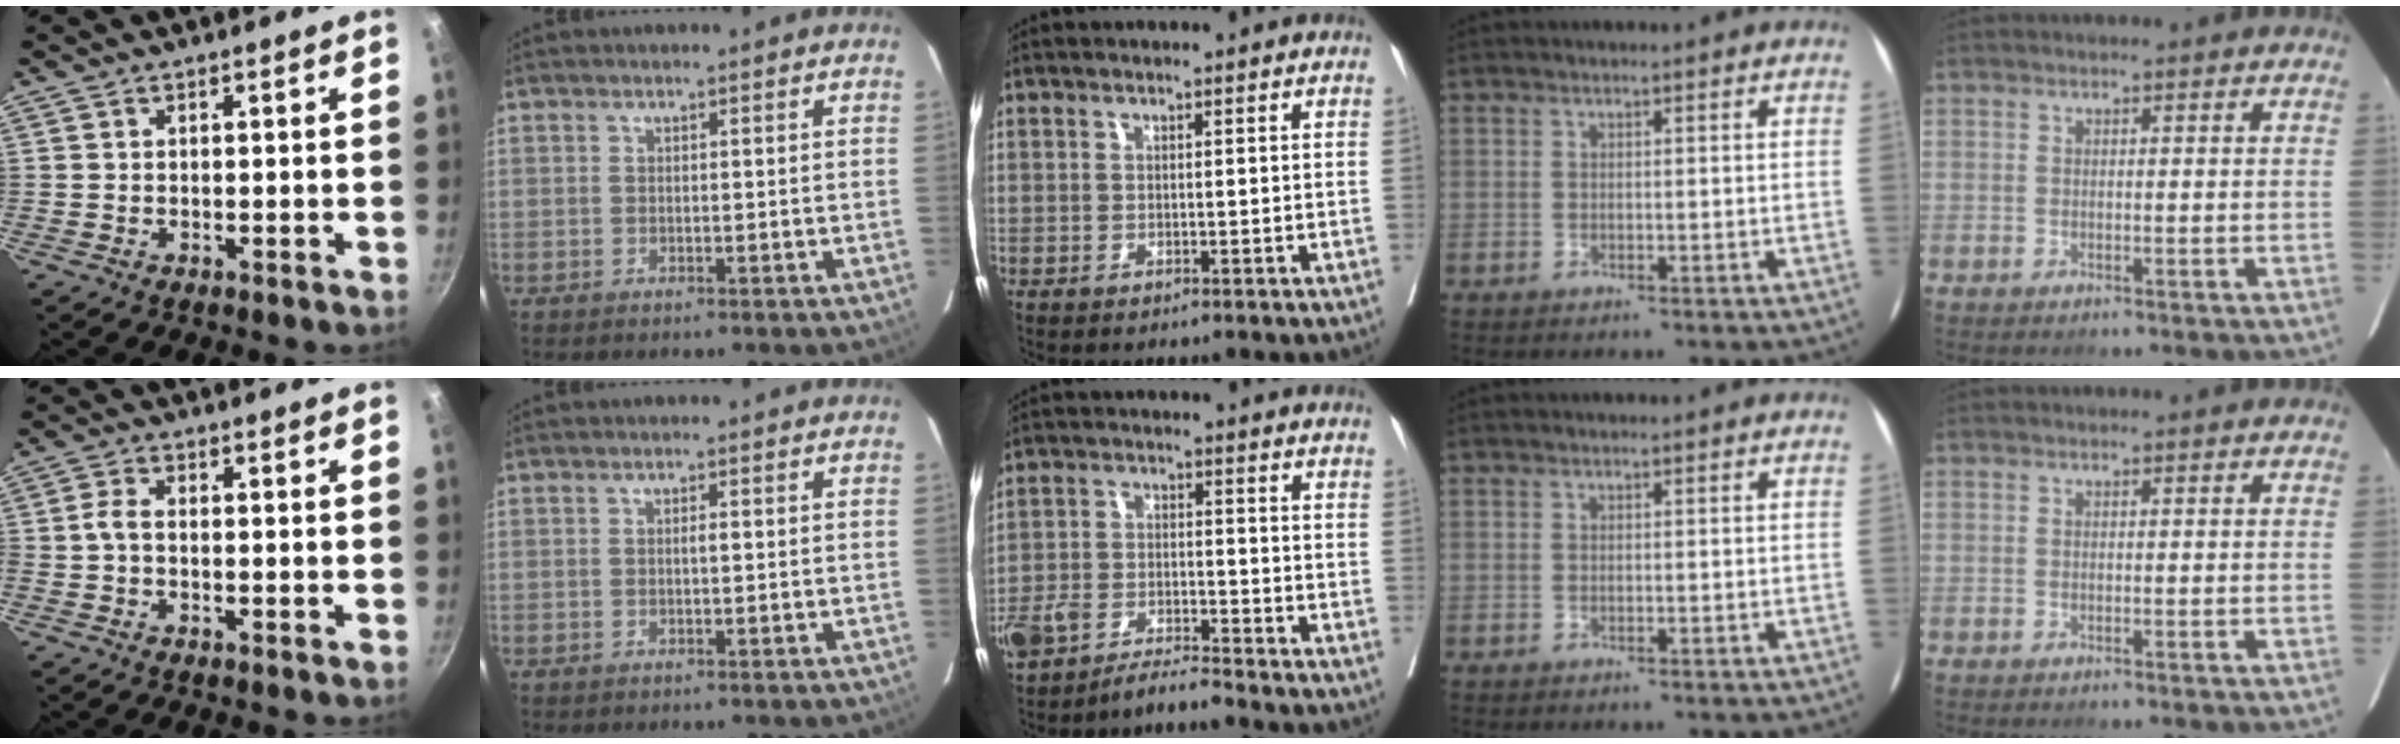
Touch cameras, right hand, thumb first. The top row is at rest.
{"thumb": {"total": 2.7, "force": [-0.7, 1.4, 2.2], "torque": [-0.049, 0.004, -0.020]}, "index": {"total": 0.7, "force": [0.1, 0.1, 0.7], "torque": [-0.014, 0.001, 0.001]}, "middle": {"total": 5.7, "force": [-5.2, 0.6, 2.1], "torque": [-0.043, 0.004, -0.096]}}